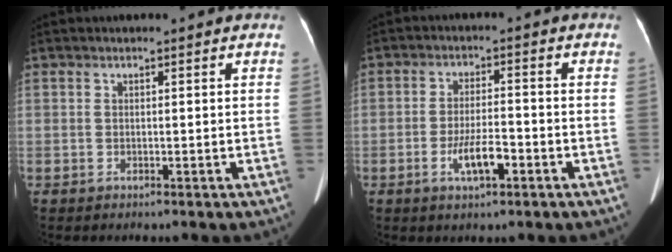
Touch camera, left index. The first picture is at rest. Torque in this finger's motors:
{"motor_torque": [0.91, 0.17, 0.35, 0.13]}